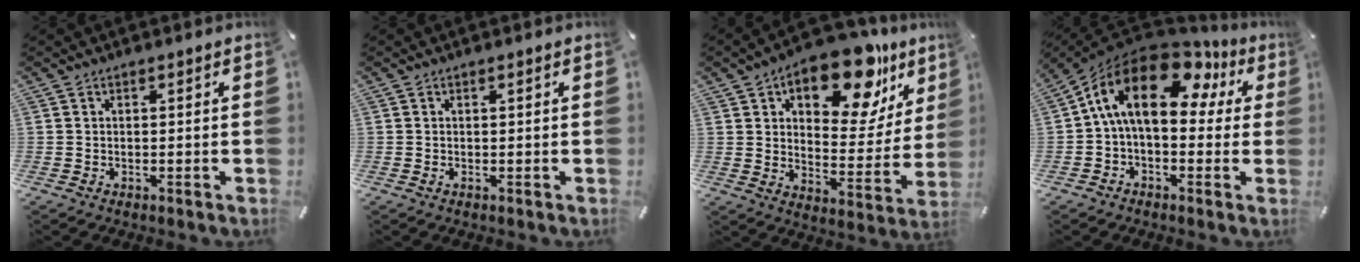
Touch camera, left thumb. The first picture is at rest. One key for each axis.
{"total": 0.9, "fx": 0.0, "fy": 0.0, "fz": 0.9, "tx": -0.015, "ty": -0.004, "tz": 0.000}
{"total": 19.9, "fx": 12.6, "fy": 9.5, "fz": 12.1, "tx": -0.157, "ty": -0.083, "tz": 0.206}
{"total": 17.9, "fx": 5.8, "fy": 9.8, "fz": 13.9, "tx": -0.257, "ty": -0.019, "tz": 0.094}